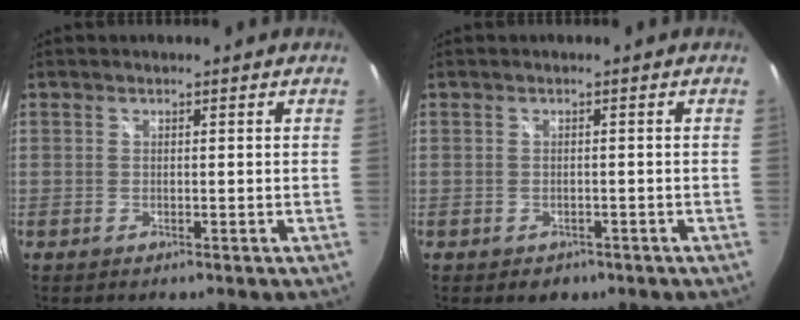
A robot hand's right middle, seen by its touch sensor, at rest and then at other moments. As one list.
[{"total": 2.7, "force": [-1.5, 2.0, 1.0], "torque": [-0.021, -0.007, -0.018]}]